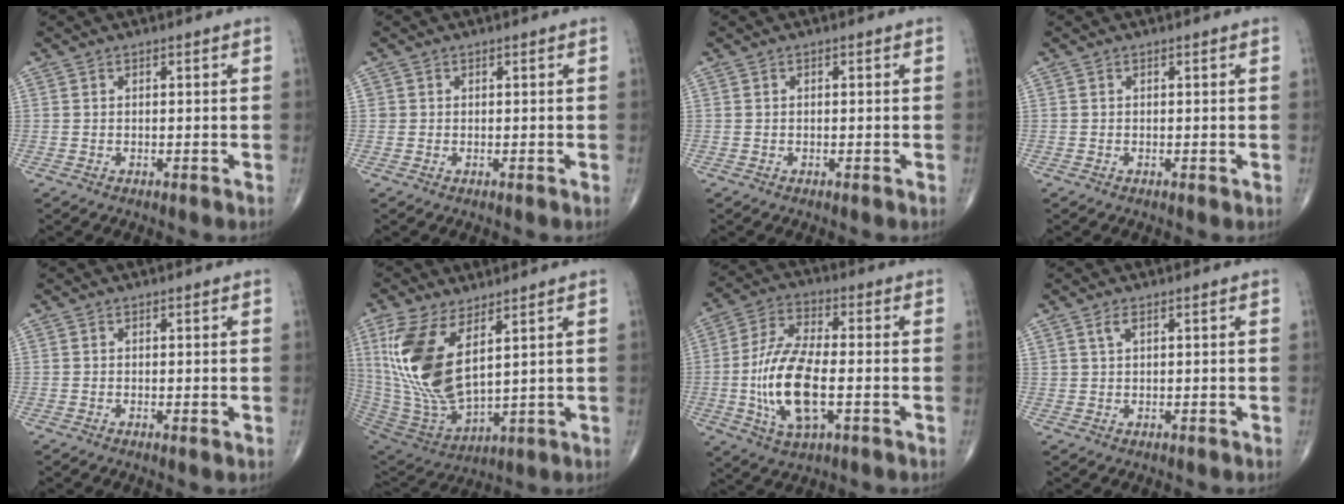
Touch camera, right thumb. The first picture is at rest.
{"total": 0.5, "force": [0.1, 0.5, 0.0], "torque": [0.006, 0.003, 0.000]}
{"total": 0.0}
{"total": 0.0}
{"total": 0.5, "force": [0.0, 0.2, 0.5], "torque": [-0.012, -0.004, -0.003]}
{"total": 17.9, "force": [6.1, 8.0, 14.8], "torque": [-0.309, -0.032, 0.135]}
{"total": 15.1, "force": [-2.7, 6.2, 13.5], "torque": [-0.276, 0.011, -0.049]}
{"total": 1.5, "force": [0.9, 0.6, 1.1], "torque": [-0.025, 0.004, 0.020]}